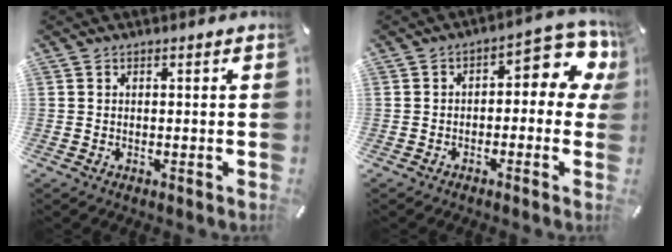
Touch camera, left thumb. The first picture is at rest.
{"total": 8.5, "force": [1.7, 4.4, 7.1], "torque": [-0.083, -0.017, 0.024]}